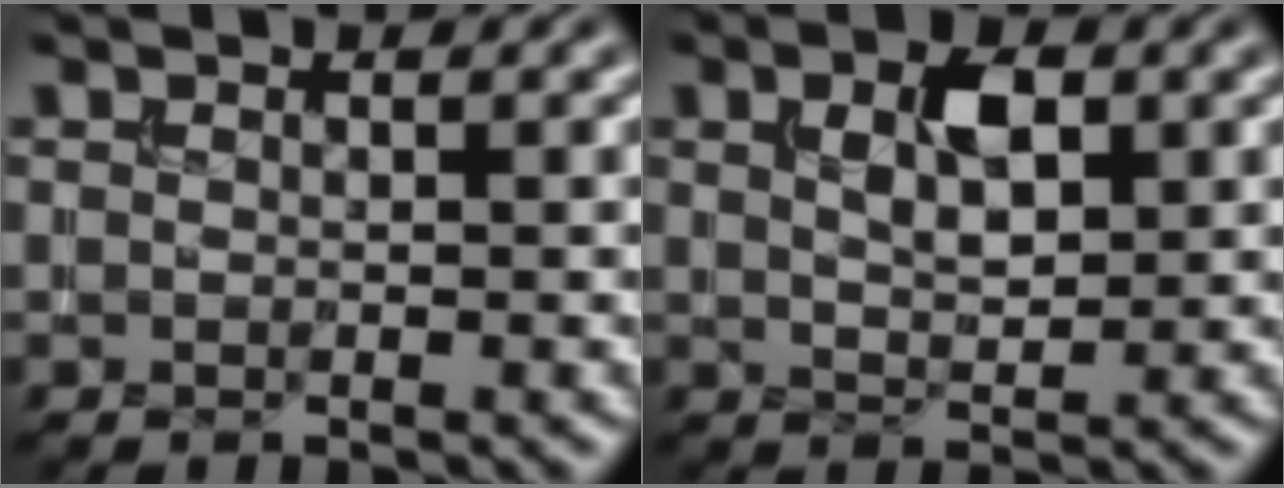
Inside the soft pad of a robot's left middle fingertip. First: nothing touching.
{"total": 3.7, "force": [1.3, 1.8, 3.0], "torque": [-0.058, 0.000, 0.025]}